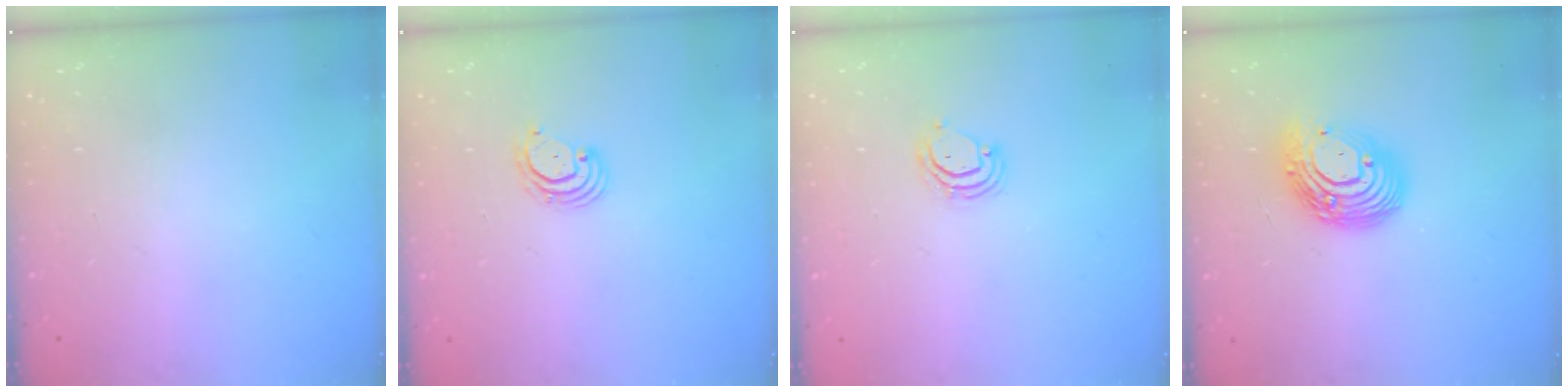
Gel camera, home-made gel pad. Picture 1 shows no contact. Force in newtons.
{"total": 2.9, "press": 2.9, "slide": 0.1}
{"total": 5.5, "press": 5.5, "slide": 0.3}
{"total": 15.3, "press": 15.3, "slide": 1.2}